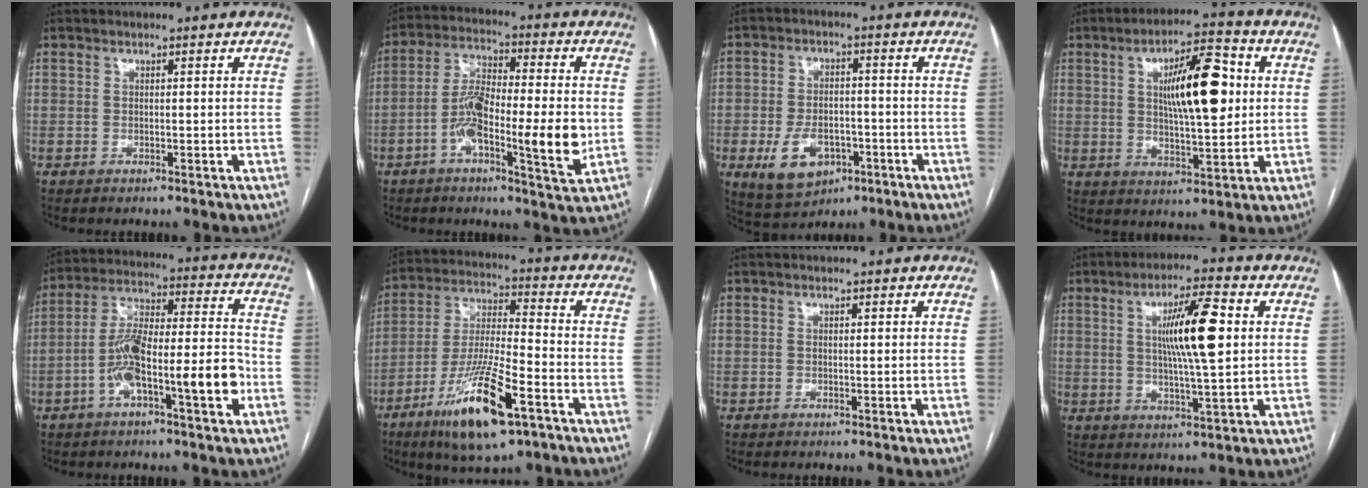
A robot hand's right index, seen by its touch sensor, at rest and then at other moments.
{"total": 13.3, "force": [-2.8, 2.7, 12.8], "torque": [-0.223, 0.005, -0.051]}
{"total": 8.9, "force": [-3.6, 5.9, 5.6], "torque": [-0.108, 0.001, -0.049]}
{"total": 13.0, "force": [2.6, 3.3, 12.3], "torque": [-0.201, 0.014, 0.040]}
{"total": 14.3, "force": [-4.9, 2.5, 13.2], "torque": [-0.231, 0.026, -0.079]}
{"total": 16.1, "force": [-8.5, 2.7, 13.4], "torque": [-0.264, -0.026, -0.148]}
{"total": 0.0}
{"total": 10.7, "force": [2.1, 0.9, 10.4], "torque": [-0.180, 0.002, 0.035]}